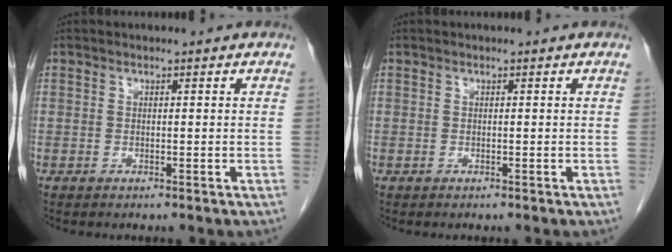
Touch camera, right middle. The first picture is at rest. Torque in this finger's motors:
{"motor_torque": [0.01, 0.04, -0.04, 0.00]}